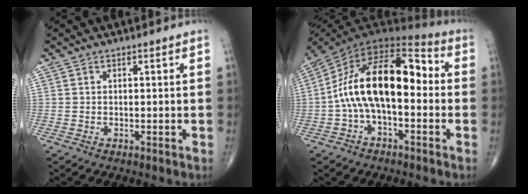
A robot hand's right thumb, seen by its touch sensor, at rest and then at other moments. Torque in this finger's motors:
{"motor_torque": [2.26, 2.35, 2.02, -0.38, 0.25]}